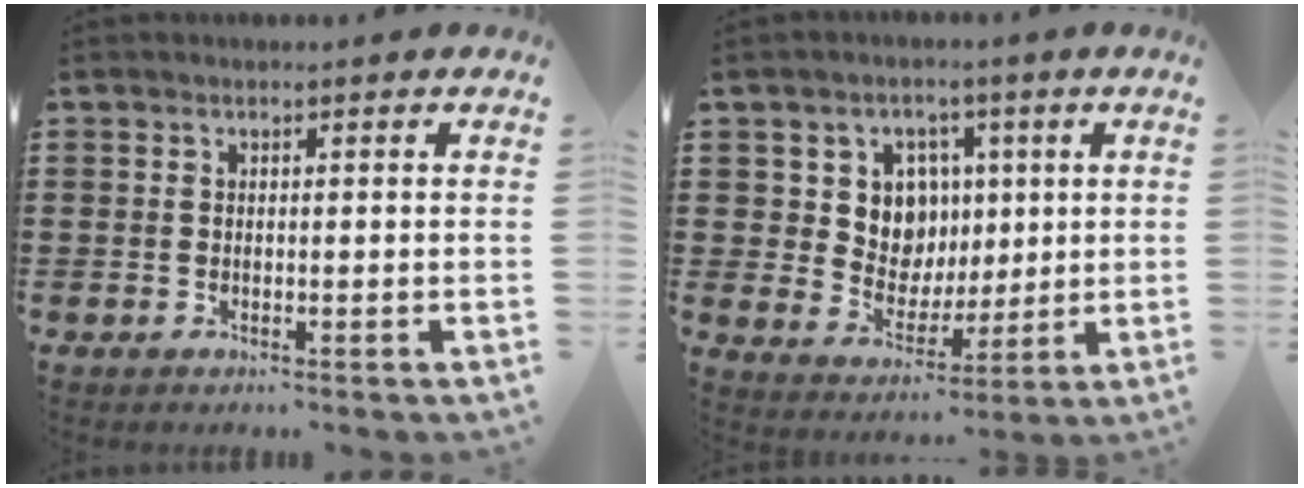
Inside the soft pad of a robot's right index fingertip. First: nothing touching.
{"total": 7.9, "force": [2.2, 6.9, 3.0], "torque": [-0.078, 0.006, 0.040]}